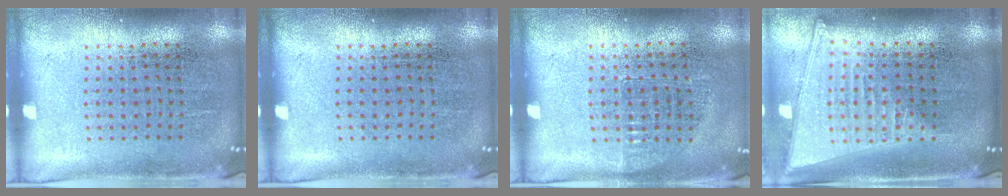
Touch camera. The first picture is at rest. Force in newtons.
{"total": 0.0}
{"total": 0.7, "press": 0.6, "slide": 0.3}
{"total": 2.1, "press": 1.8, "slide": 1.2}